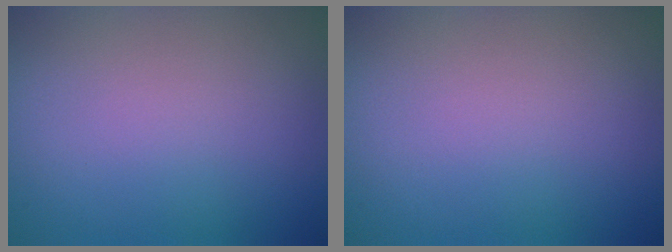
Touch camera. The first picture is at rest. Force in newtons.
{"total": 0.0}